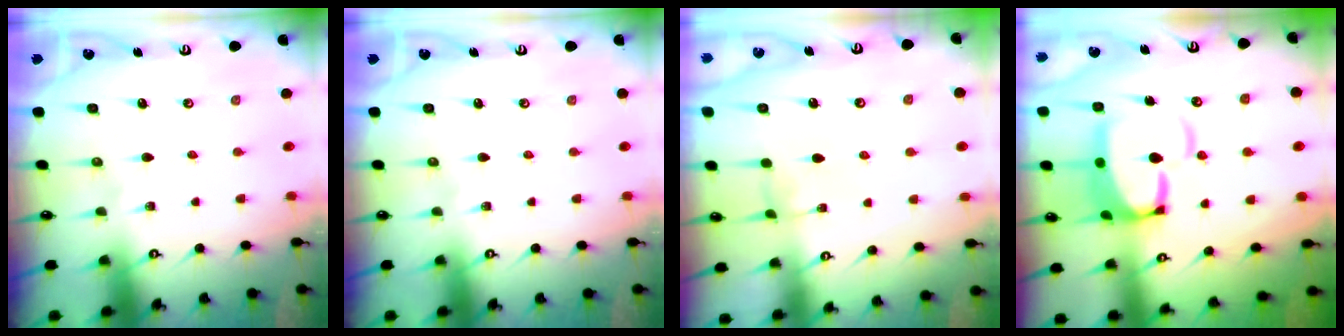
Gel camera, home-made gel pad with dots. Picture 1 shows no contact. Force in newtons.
{"total": 0.0}
{"total": 2.5, "press": 2.5, "slide": 0.2}
{"total": 8.4, "press": 8.3, "slide": 1.4}